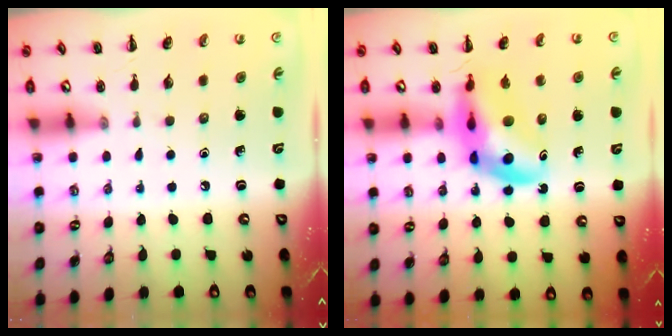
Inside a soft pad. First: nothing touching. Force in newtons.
{"total": 13.0, "press": 12.5, "slide": 3.6}